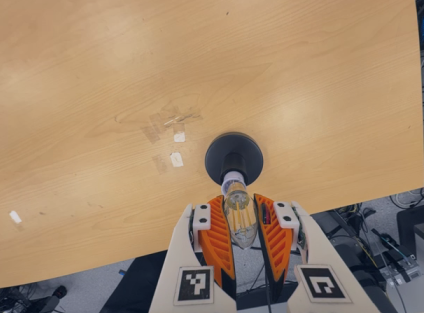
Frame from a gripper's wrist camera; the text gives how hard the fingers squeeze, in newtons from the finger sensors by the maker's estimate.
{"total": 21.7, "left": 25.3, "right": 18.1}